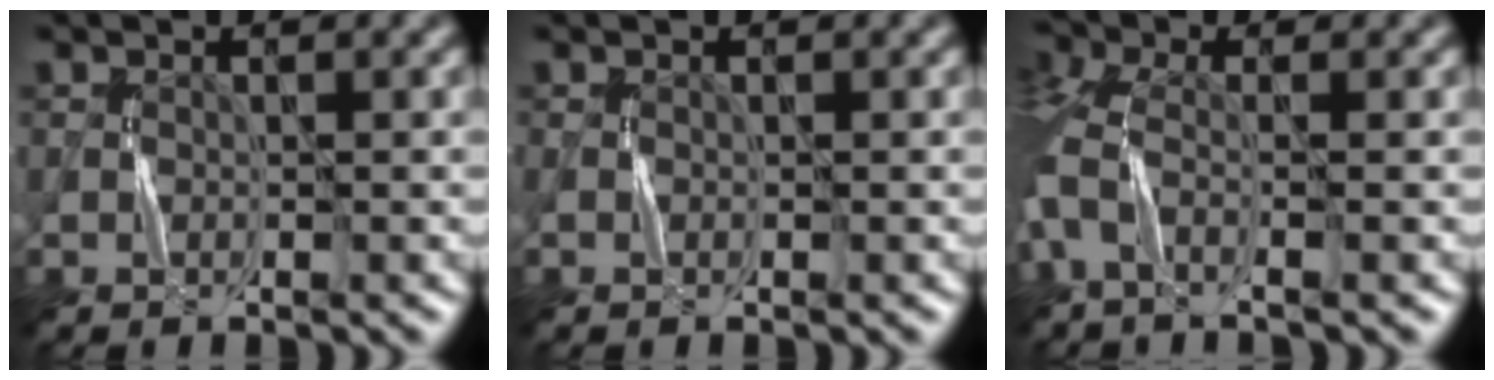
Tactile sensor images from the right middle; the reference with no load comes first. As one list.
[{"total": 0.0}, {"total": 3.8, "force": [0.0, 1.6, 3.5], "torque": [-0.082, -0.002, -0.015]}]